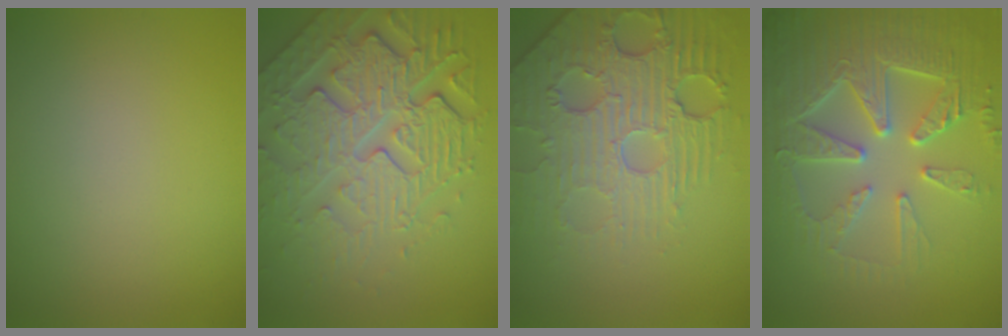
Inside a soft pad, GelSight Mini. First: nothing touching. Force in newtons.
{"total": 8.0, "press": 6.0, "slide": 5.3}
{"total": 5.7, "press": 5.0, "slide": 2.7}
{"total": 7.7, "press": 6.1, "slide": 4.7}